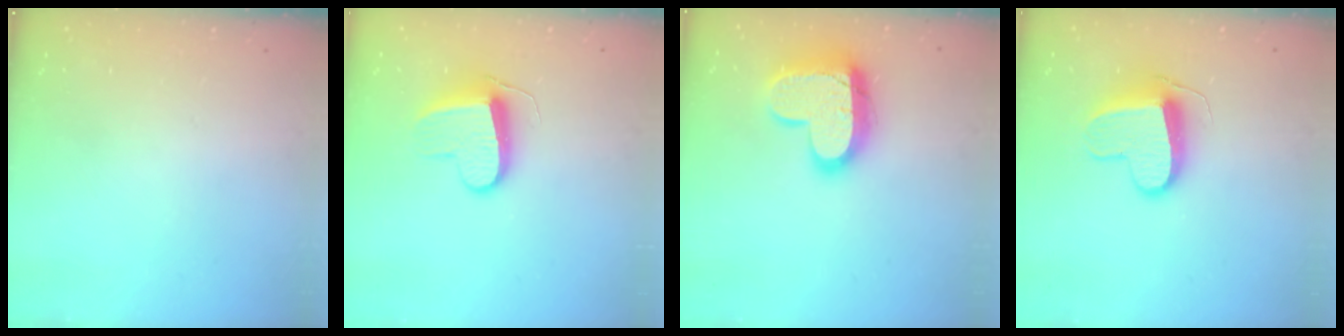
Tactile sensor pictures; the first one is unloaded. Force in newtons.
{"total": 9.8, "press": 9.8, "slide": 0.3}
{"total": 17.0, "press": 16.9, "slide": 1.1}
{"total": 10.6, "press": 10.6, "slide": 0.4}